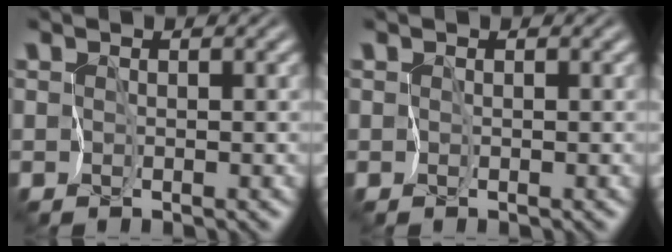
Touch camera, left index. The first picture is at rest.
{"total": 0.0}